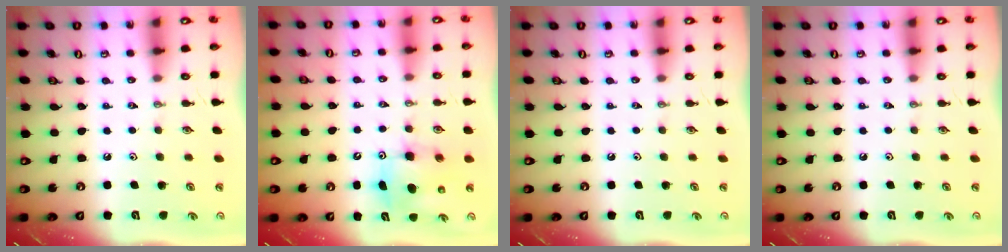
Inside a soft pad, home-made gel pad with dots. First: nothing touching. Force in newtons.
{"total": 7.9, "press": 7.6, "slide": 2.2}
{"total": 0.0}
{"total": 0.0}